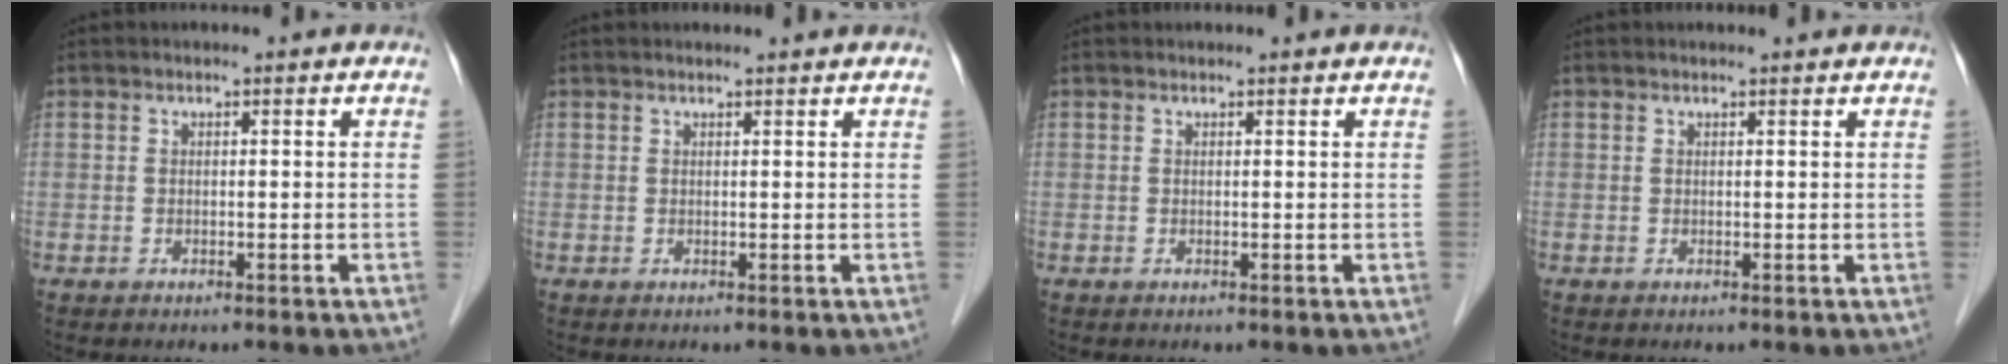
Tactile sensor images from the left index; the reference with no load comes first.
{"total": 2.2, "force": [2.1, 0.0, 0.6], "torque": [-0.008, 0.014, 0.028]}
{"total": 1.1, "force": [1.0, 0.1, 0.2], "torque": [-0.007, 0.012, 0.015]}
{"total": 1.8, "force": [1.7, 0.0, 0.5], "torque": [-0.008, 0.011, 0.023]}